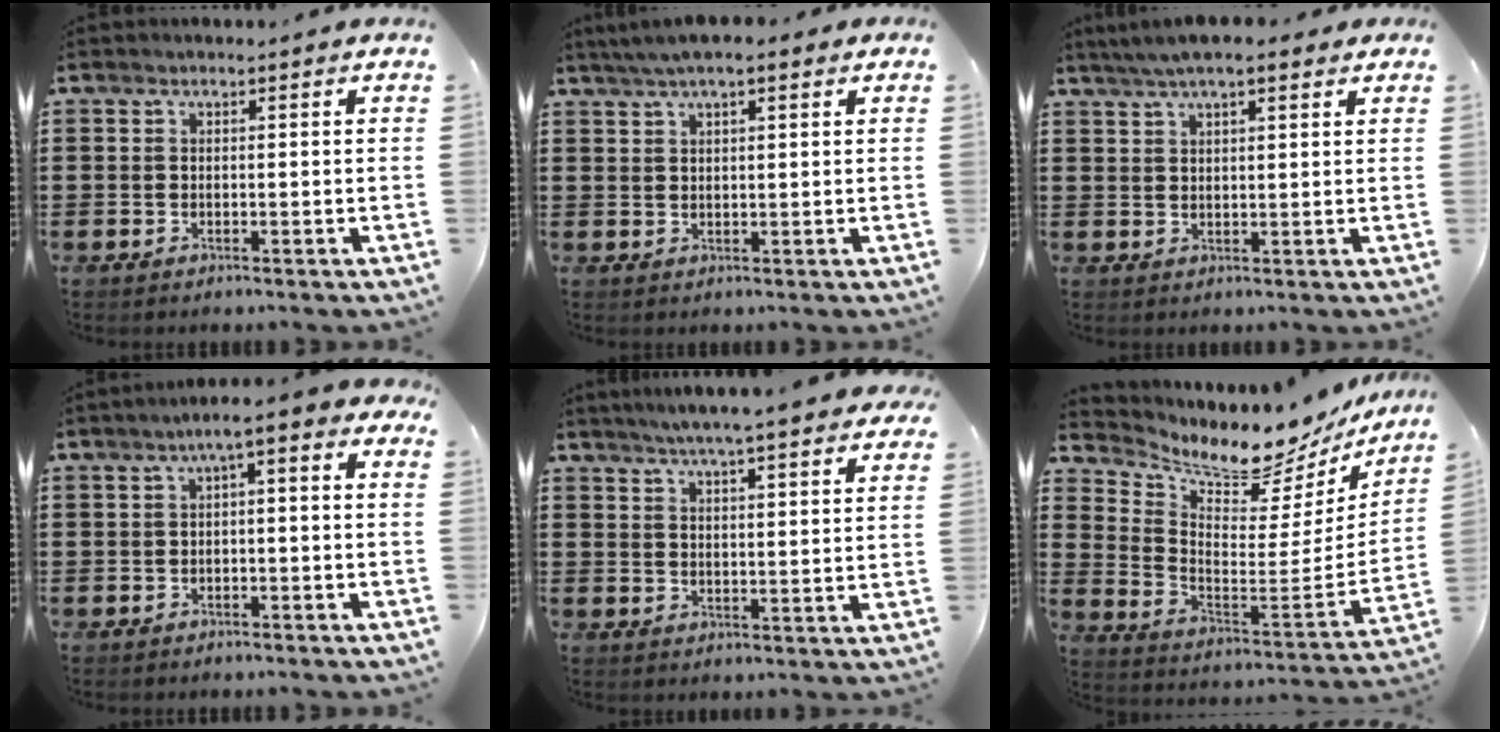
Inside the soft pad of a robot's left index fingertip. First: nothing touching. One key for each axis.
{"total": 3.5, "fx": 2.3, "fy": 0.6, "fz": 2.6, "tx": -0.052, "ty": 0.008, "tz": 0.041}
{"total": 4.6, "fx": 3.5, "fy": 0.9, "fz": 2.9, "tx": -0.062, "ty": 0.003, "tz": 0.063}
{"total": 2.6, "fx": -1.1, "fy": 0.6, "fz": 2.3, "tx": -0.044, "ty": 0.004, "tz": -0.029}
{"total": 4.5, "fx": 4.2, "fy": 0.0, "fz": 1.8, "tx": -0.049, "ty": -0.013, "tz": 0.072}
{"total": 7.8, "fx": 7.4, "fy": 1.4, "fz": 2.0, "tx": -0.060, "ty": -0.073, "tz": 0.119}